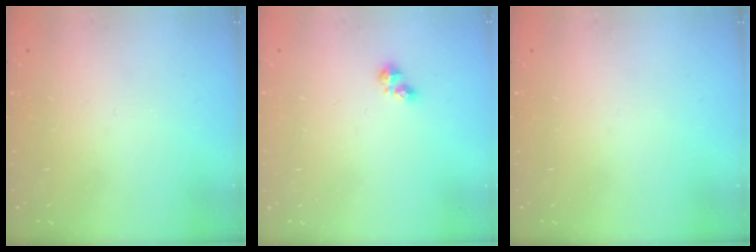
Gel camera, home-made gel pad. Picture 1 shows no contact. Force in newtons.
{"total": 4.5, "press": 4.5, "slide": 0.5}
{"total": 0.0}